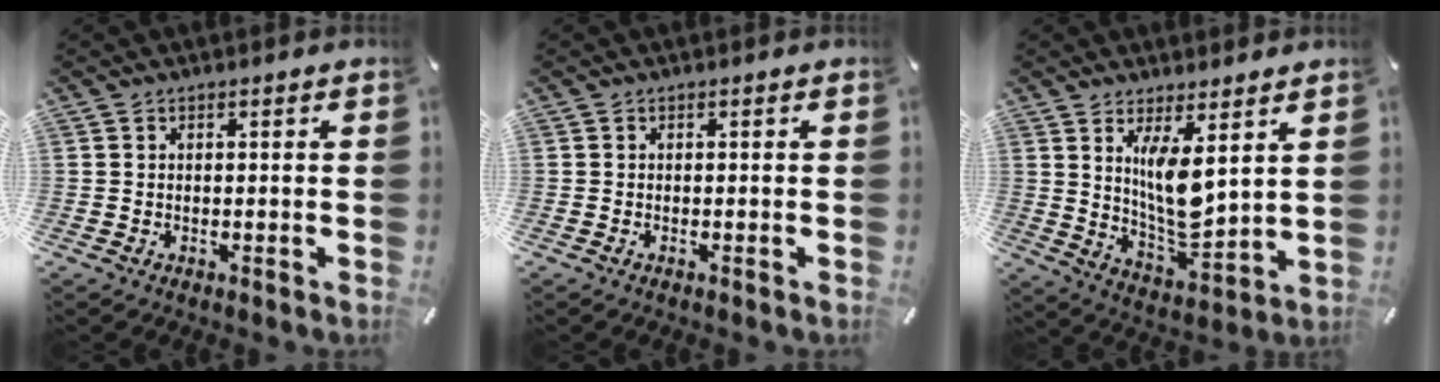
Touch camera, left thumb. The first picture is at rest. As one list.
[{"total": 0.0}, {"total": 10.7, "force": [4.7, 3.5, 9.0], "torque": [-0.175, -0.042, 0.080]}]